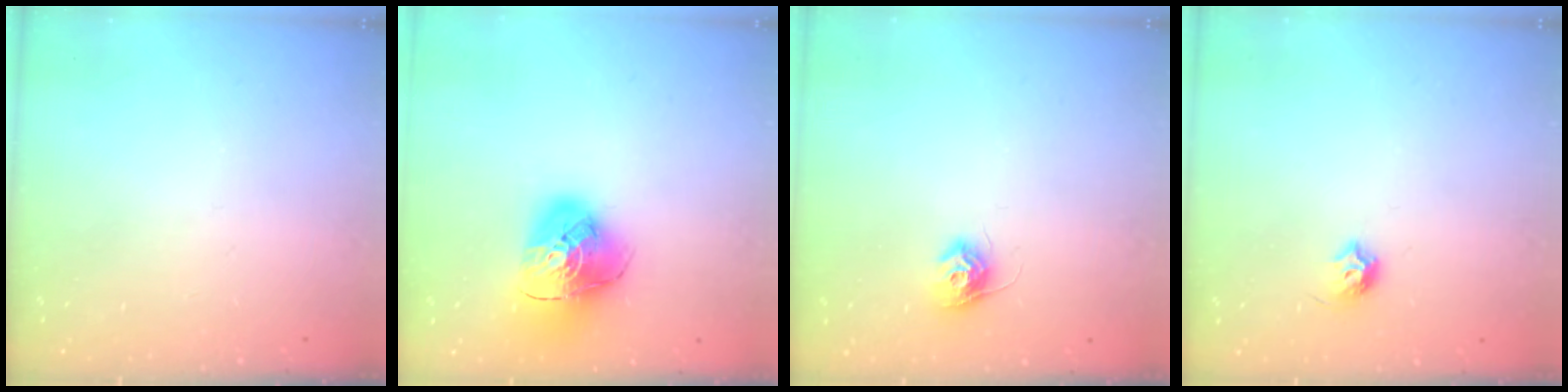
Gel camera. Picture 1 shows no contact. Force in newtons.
{"total": 14.1, "press": 14.0, "slide": 1.7}
{"total": 8.7, "press": 8.6, "slide": 0.4}
{"total": 6.2, "press": 6.1, "slide": 1.0}